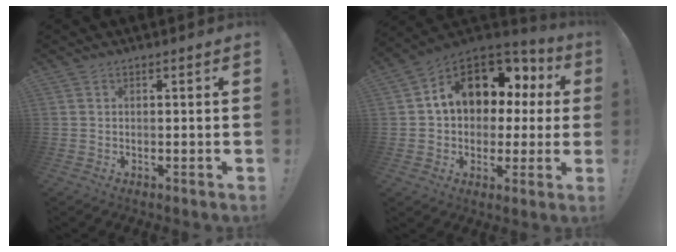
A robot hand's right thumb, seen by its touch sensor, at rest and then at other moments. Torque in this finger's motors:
{"motor_torque": [1.42, 1.45, 0.84, -0.56, 0.08]}